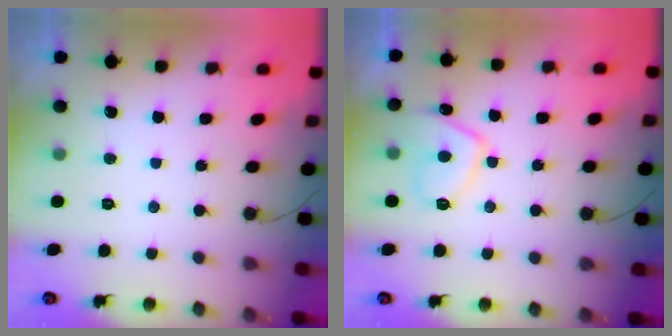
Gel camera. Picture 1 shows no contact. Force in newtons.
{"total": 7.5, "press": 7.3, "slide": 1.5}